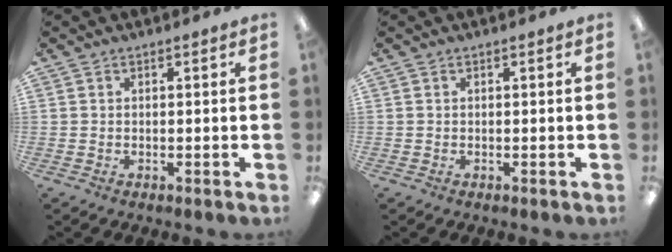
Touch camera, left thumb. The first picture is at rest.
{"total": 0.0}